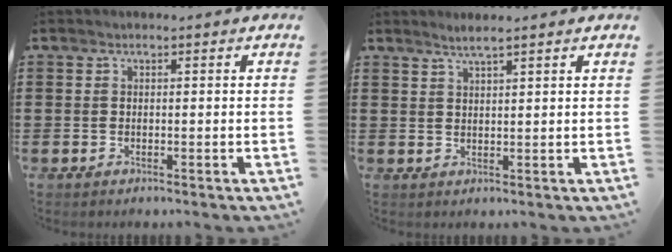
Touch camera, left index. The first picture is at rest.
{"total": 2.1, "force": [1.8, -0.3, 1.0], "torque": [-0.023, 0.001, 0.033]}